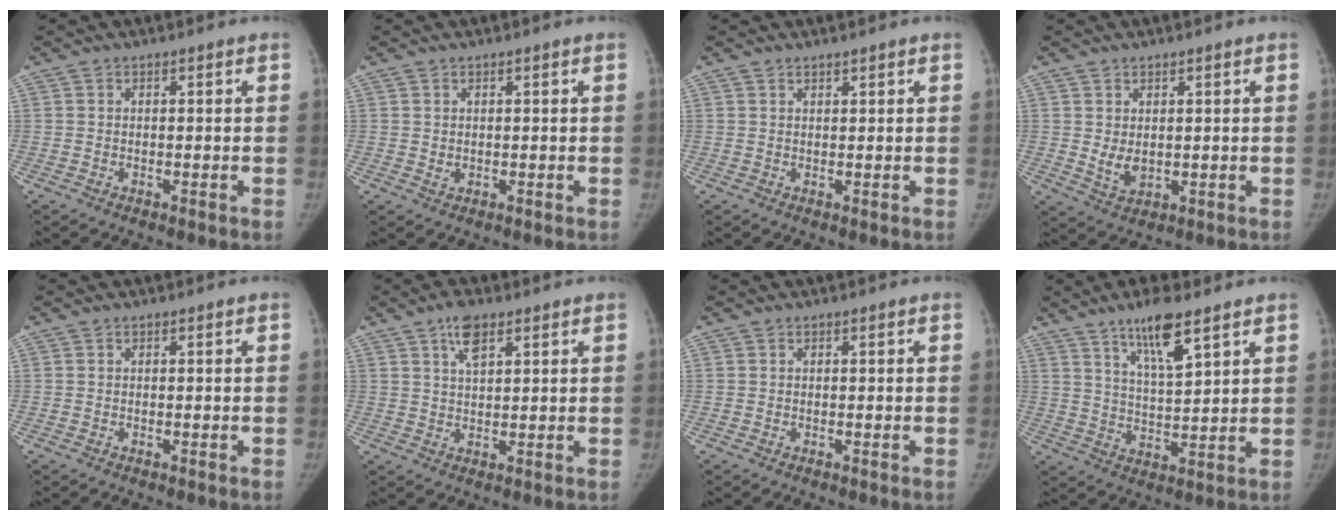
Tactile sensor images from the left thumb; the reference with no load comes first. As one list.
[{"total": 1.0, "force": [0.4, 0.6, 0.7], "torque": [-0.007, -0.005, 0.014]}, {"total": 1.0, "force": [0.9, 0.1, 0.4], "torque": [-0.002, -0.007, 0.017]}, {"total": 3.8, "force": [0.8, 2.2, 2.9], "torque": [-0.045, -0.014, 0.025]}, {"total": 0.0}, {"total": 5.0, "force": [2.9, 2.1, 3.6], "torque": [-0.057, -0.010, 0.053]}, {"total": 0.0}, {"total": 9.6, "force": [6.2, 2.0, 7.0], "torque": [-0.117, -0.036, 0.116]}]